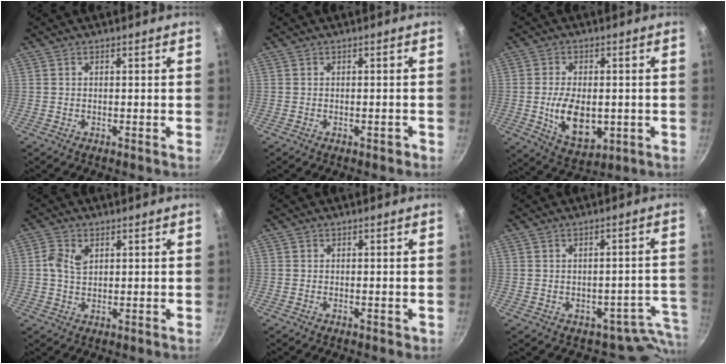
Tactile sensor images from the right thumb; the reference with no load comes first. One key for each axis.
{"total": 1.1, "fx": -0.6, "fy": 0.6, "fz": 0.7, "tx": -0.001, "ty": 0.010, "tz": -0.005}
{"total": 11.0, "fx": -1.2, "fy": 6.6, "fz": 8.7, "tx": -0.138, "ty": -0.008, "tz": -0.005}
{"total": 4.2, "fx": 1.3, "fy": 2.8, "fz": 2.9, "tx": -0.052, "ty": -0.001, "tz": 0.023}
{"total": 0.6, "fx": -0.1, "fy": 0.5, "fz": 0.3, "tx": 0.000, "ty": 0.000, "tz": -0.001}
{"total": 8.0, "fx": -3.6, "fy": 6.1, "fz": 3.8, "tx": 0.024, "ty": 0.038, "tz": -0.032}